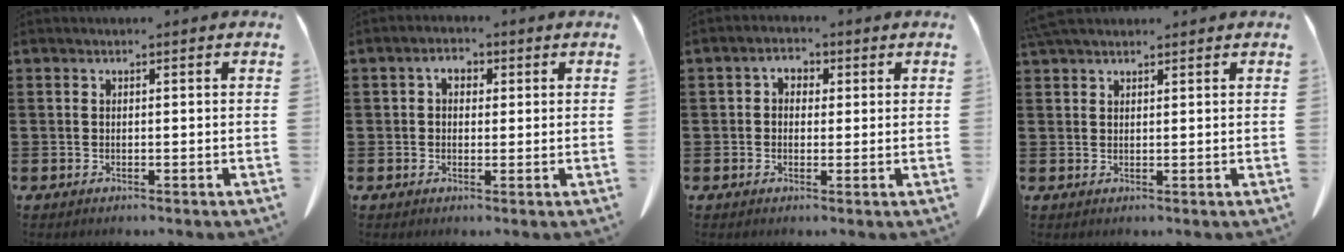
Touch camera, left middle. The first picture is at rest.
{"total": 2.6, "force": [0.8, 1.7, 1.8], "torque": [-0.041, 0.008, 0.012]}
{"total": 2.2, "force": [0.4, 1.7, 1.3], "torque": [-0.032, 0.009, 0.005]}
{"total": 2.7, "force": [2.4, 0.7, 1.1], "torque": [-0.029, 0.001, 0.048]}